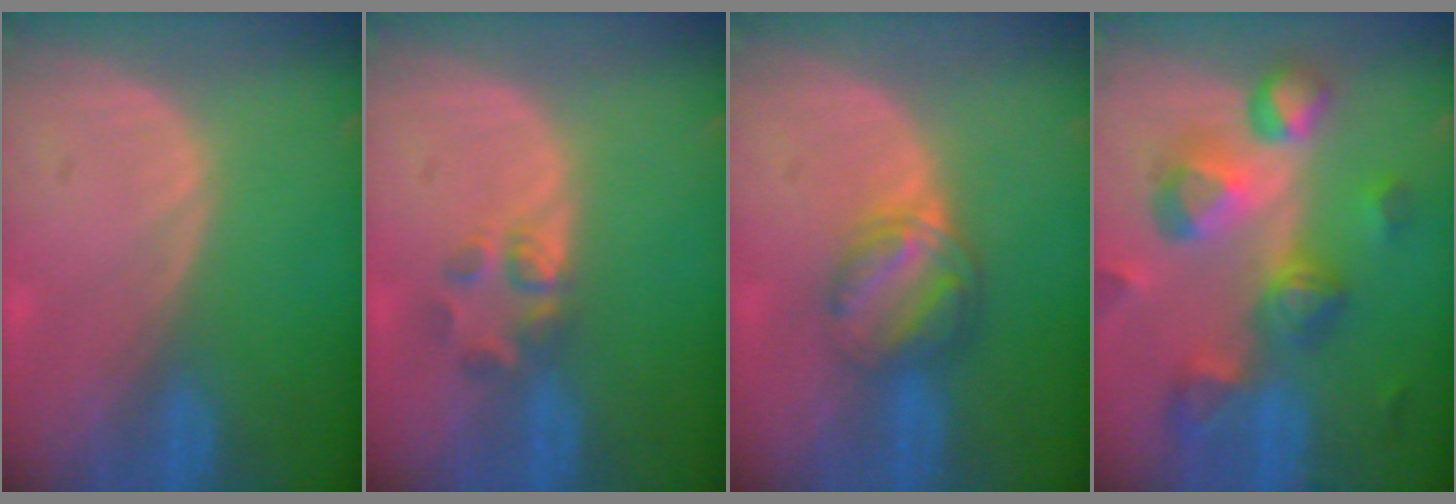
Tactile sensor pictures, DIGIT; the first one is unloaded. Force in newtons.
{"total": 3.1, "press": 3.0, "slide": 0.8}
{"total": 6.2, "press": 5.3, "slide": 3.2}
{"total": 11.1, "press": 10.0, "slide": 4.9}